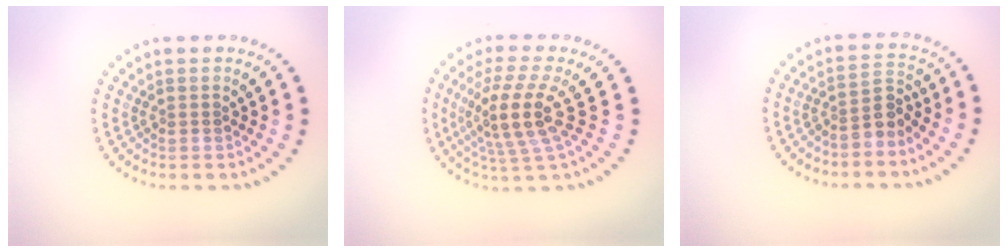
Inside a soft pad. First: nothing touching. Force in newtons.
{"total": 4.7, "press": 3.8, "slide": 2.6}
{"total": 2.7, "press": 2.0, "slide": 1.7}